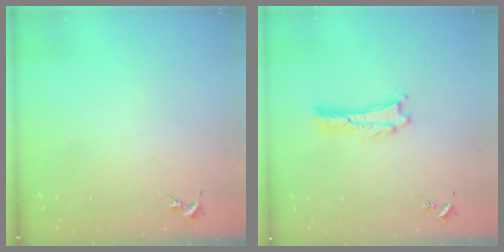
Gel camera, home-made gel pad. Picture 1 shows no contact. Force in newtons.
{"total": 0.6, "press": 0.5, "slide": 0.2}